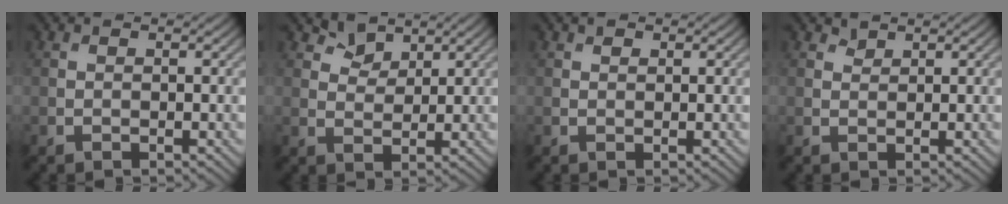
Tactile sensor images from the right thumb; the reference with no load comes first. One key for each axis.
{"total": 2.9, "fx": 2.3, "fy": 1.5, "fz": 0.9, "tx": -0.019, "ty": -0.005, "tz": 0.046}
{"total": 0.7, "fx": 0.5, "fy": 0.4, "fz": 0.3, "tx": -0.005, "ty": -0.001, "tz": 0.011}
{"total": 0.9, "fx": 0.9, "fy": 0.3, "fz": 0.1, "tx": -0.001, "ty": -0.003, "tz": 0.019}